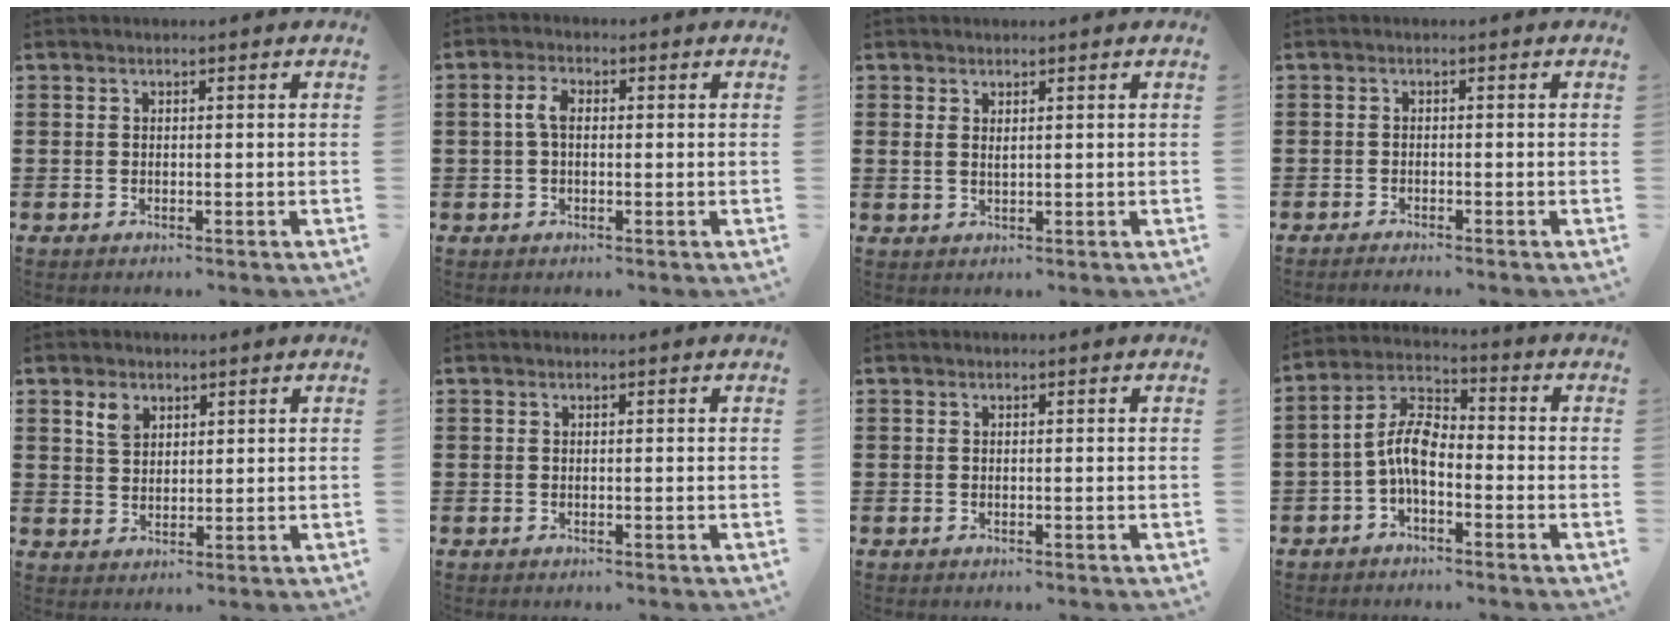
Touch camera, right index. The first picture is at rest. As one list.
[{"total": 3.3, "force": [0.1, 1.8, 2.8], "torque": [-0.064, 0.006, -0.002]}, {"total": 1.2, "force": [0.8, 0.4, 0.8], "torque": [-0.018, 0.003, 0.014]}, {"total": 1.0, "force": [-1.0, -0.1, 0.1], "torque": [-0.003, 0.000, -0.019]}, {"total": 3.3, "force": [2.1, 2.2, 1.3], "torque": [-0.027, 0.003, 0.038]}, {"total": 0.0}, {"total": 0.0}, {"total": 7.1, "force": [-1.9, 3.5, 5.9], "torque": [-0.141, 0.006, -0.044]}]